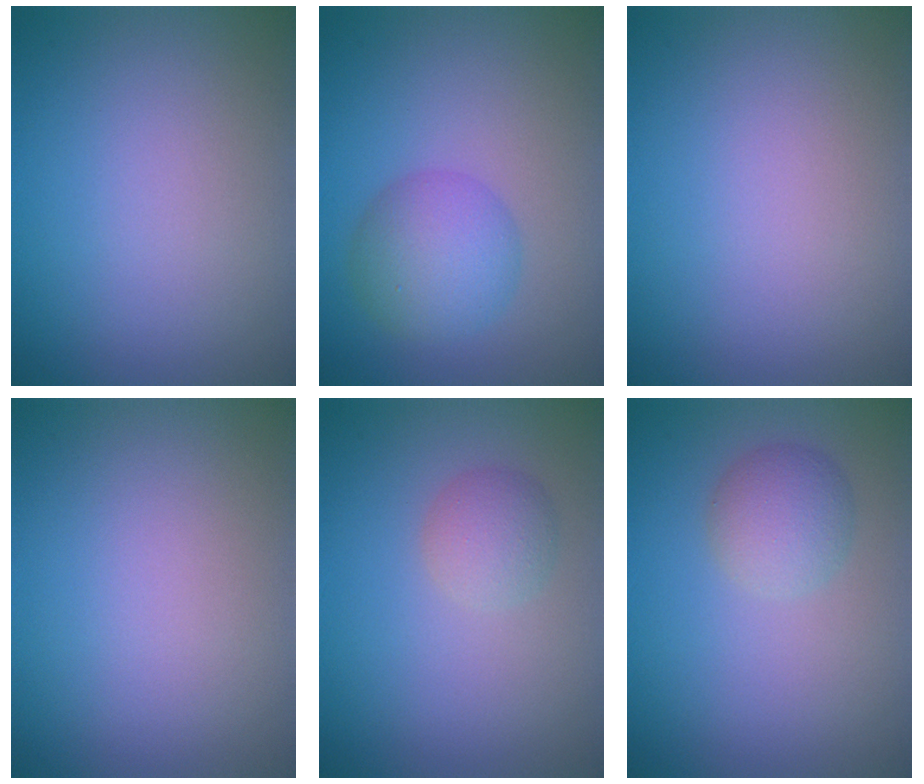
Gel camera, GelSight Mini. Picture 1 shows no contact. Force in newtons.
{"total": 4.4, "press": 4.4, "slide": 0.1}
{"total": 0.0}
{"total": 0.0}
{"total": 2.0, "press": 2.0, "slide": 0.0}
{"total": 2.7, "press": 2.7, "slide": 0.1}